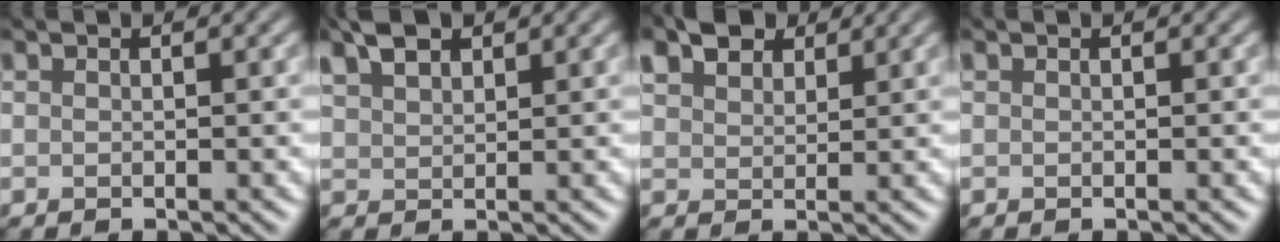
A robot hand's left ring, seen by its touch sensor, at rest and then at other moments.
{"total": 3.2, "force": [2.1, 1.5, 1.9], "torque": [-0.046, 0.014, 0.043]}
{"total": 4.5, "force": [3.1, 2.4, 2.2], "torque": [-0.054, 0.013, 0.053]}
{"total": 0.0}